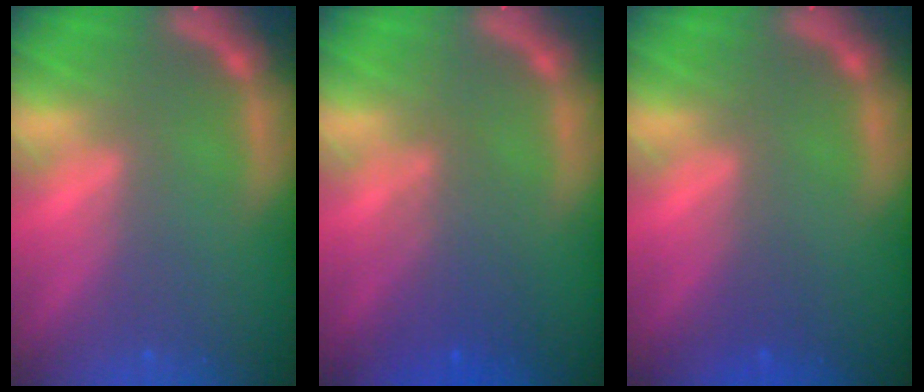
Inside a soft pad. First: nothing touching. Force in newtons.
{"total": 3.5}
{"total": 1.0}